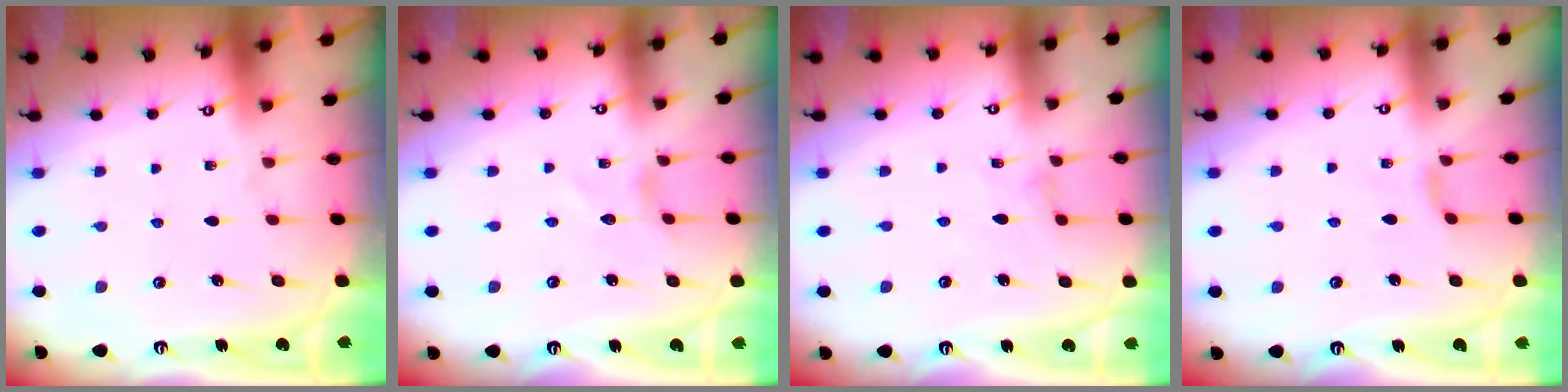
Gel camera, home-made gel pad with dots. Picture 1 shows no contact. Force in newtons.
{"total": 0.0}
{"total": 0.6, "press": 0.6, "slide": 0.2}
{"total": 2.1, "press": 2.1, "slide": 0.4}